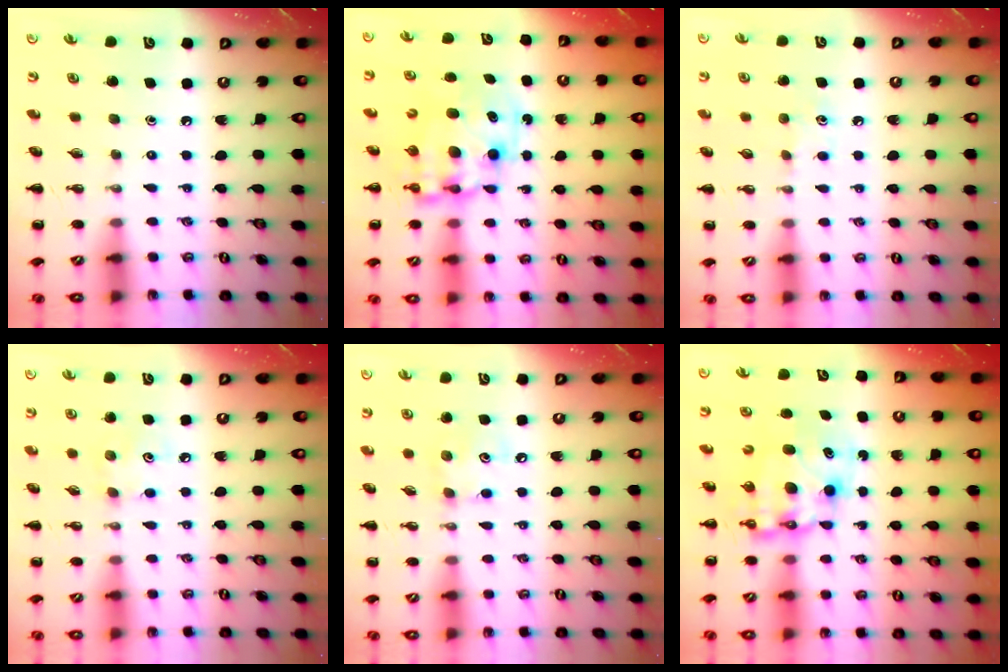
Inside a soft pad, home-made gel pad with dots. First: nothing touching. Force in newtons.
{"total": 10.9, "press": 10.5, "slide": 2.9}
{"total": 5.4, "press": 5.2, "slide": 1.3}
{"total": 4.1, "press": 4.0, "slide": 0.7}
{"total": 5.6, "press": 5.6, "slide": 0.6}
{"total": 8.9, "press": 8.6, "slide": 2.3}